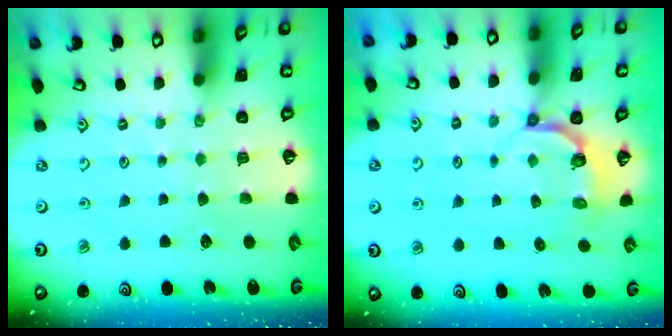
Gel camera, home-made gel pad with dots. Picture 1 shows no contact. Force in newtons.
{"total": 4.9, "press": 3.8, "slide": 3.0}